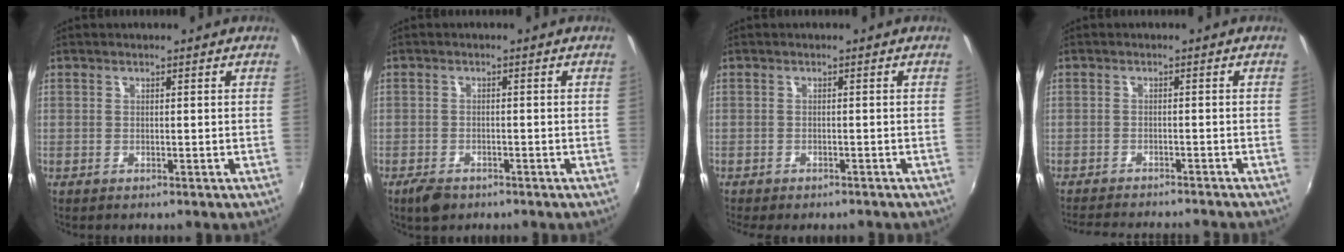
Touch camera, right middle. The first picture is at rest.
{"total": 3.7, "force": [-2.6, 1.9, 1.7], "torque": [-0.045, -0.009, -0.046]}
{"total": 3.8, "force": [-3.2, 1.2, 1.6], "torque": [-0.041, -0.020, -0.047]}
{"total": 9.9, "force": [-9.1, 1.1, 3.9], "torque": [-0.089, -0.013, -0.136]}